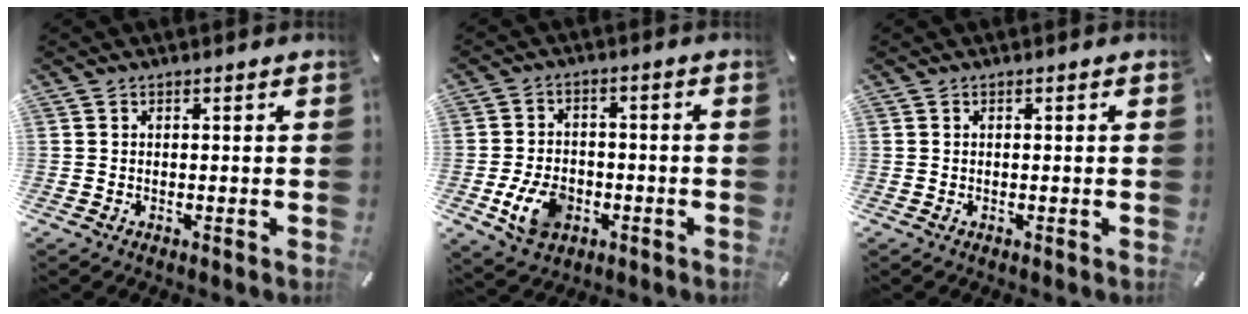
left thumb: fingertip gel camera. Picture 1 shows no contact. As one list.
[{"total": 9.1, "force": [-3.1, 6.6, 5.5], "torque": [-0.117, 0.009, -0.056]}, {"total": 0.0}]